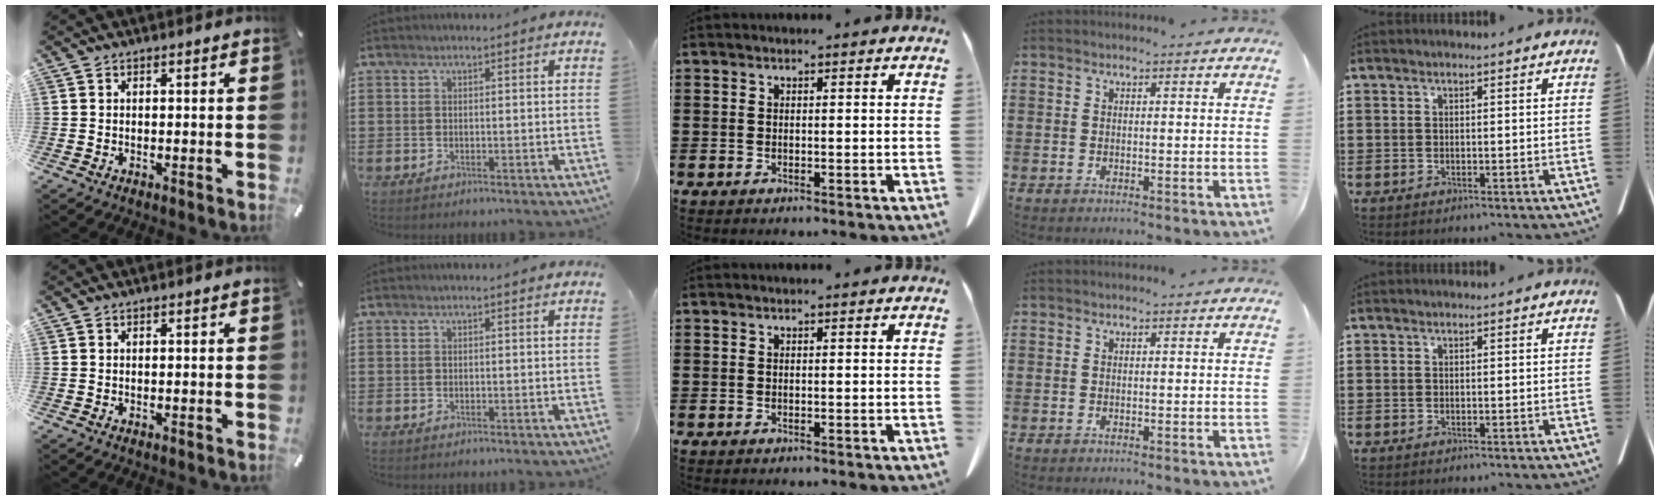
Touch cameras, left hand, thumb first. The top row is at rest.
{}